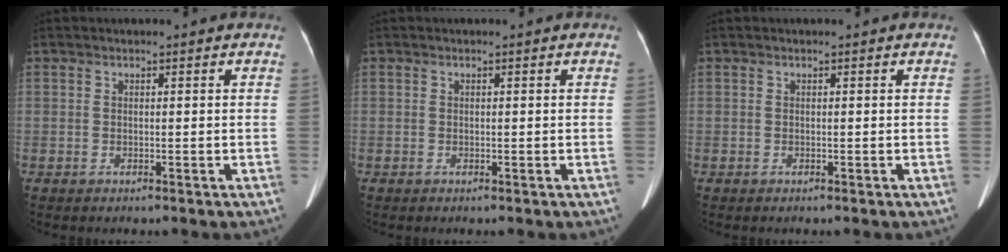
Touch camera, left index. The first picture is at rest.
{"total": 0.0}
{"total": 0.0}